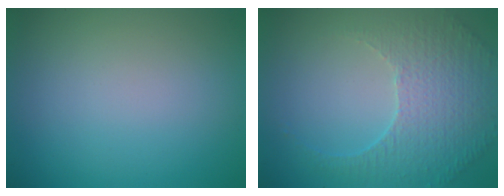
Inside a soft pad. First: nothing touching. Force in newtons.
{"total": 5.3, "press": 3.7, "slide": 3.8}